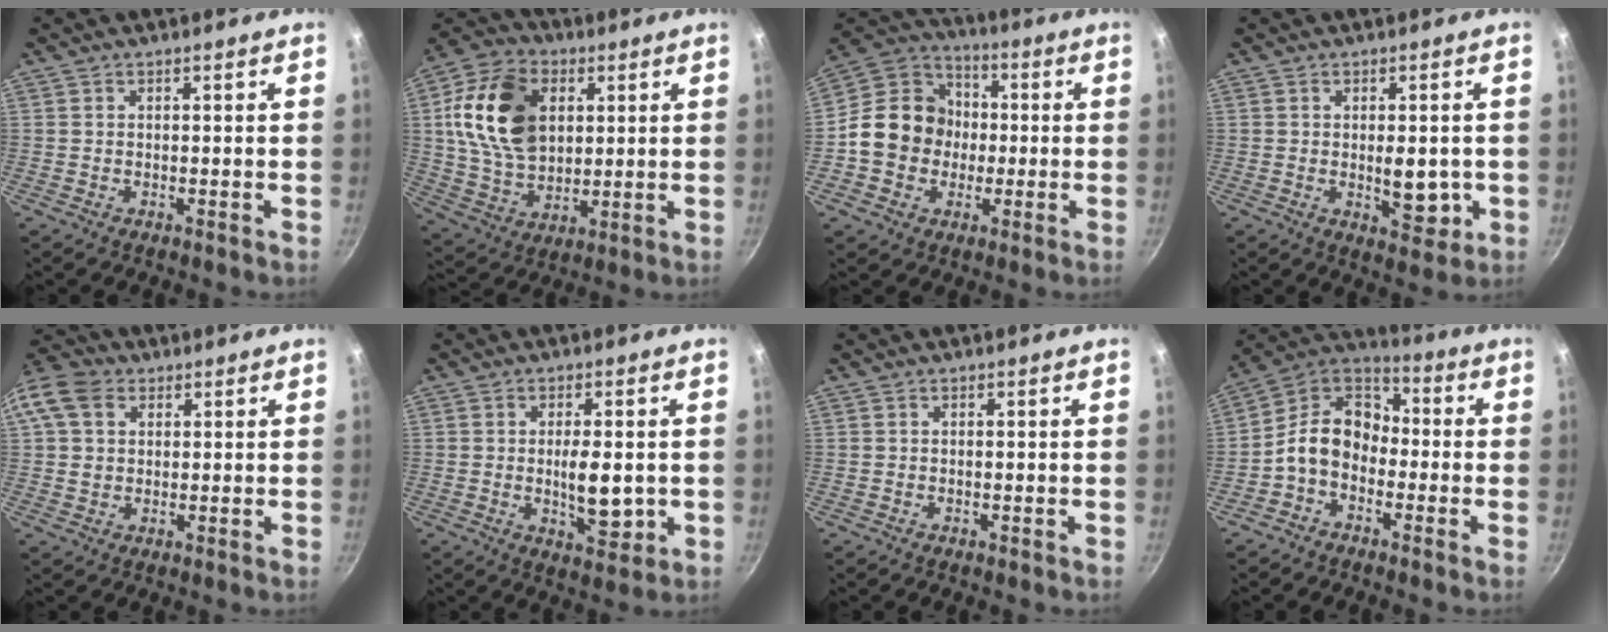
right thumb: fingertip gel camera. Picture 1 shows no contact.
{"total": 19.2, "force": [4.3, 13.3, 13.3], "torque": [-0.224, -0.004, 0.076]}
{"total": 14.8, "force": [-1.4, 13.0, 6.9], "torque": [-0.083, 0.035, -0.039]}
{"total": 6.8, "force": [-0.7, 3.5, 5.9], "torque": [-0.064, -0.012, -0.004]}
{"total": 11.6, "force": [3.6, 9.0, 6.4], "torque": [-0.131, 0.015, 0.054]}
{"total": 7.8, "force": [-0.5, 3.3, 7.1], "torque": [-0.100, -0.009, -0.001]}
{"total": 0.0}
{"total": 11.8, "force": [-2.9, 8.8, 7.3], "torque": [-0.097, 0.052, -0.082]}